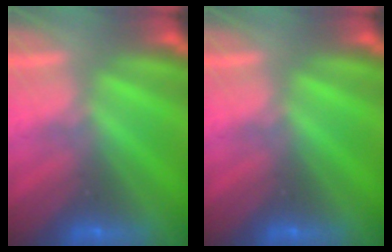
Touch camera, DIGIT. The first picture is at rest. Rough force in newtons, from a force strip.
{"total": 0.0}